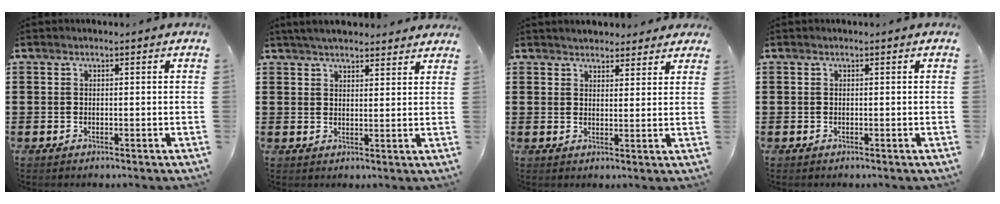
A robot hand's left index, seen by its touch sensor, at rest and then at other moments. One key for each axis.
{"total": 4.0, "fx": 3.8, "fy": 0.4, "fz": 0.8, "tx": -0.026, "ty": -0.006, "tz": 0.072}
{"total": 2.8, "fx": 2.7, "fy": 0.7, "fz": 0.0, "tx": -0.008, "ty": -0.002, "tz": 0.051}
{"total": 0.0}